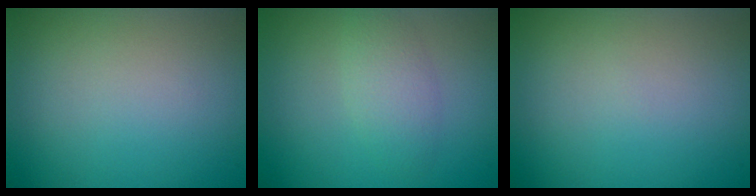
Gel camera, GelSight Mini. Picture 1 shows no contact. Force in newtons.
{"total": 2.4, "press": 2.4, "slide": 0.2}
{"total": 0.0}